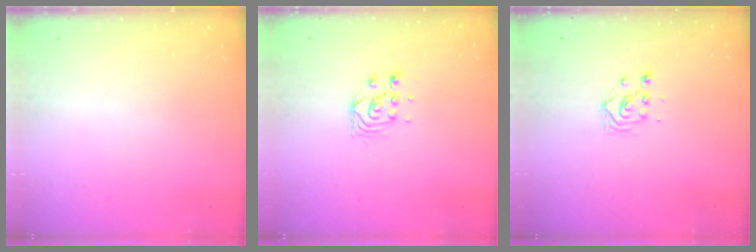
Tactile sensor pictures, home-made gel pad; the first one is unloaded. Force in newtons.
{"total": 3.5, "press": 3.5, "slide": 0.0}
{"total": 2.9, "press": 2.9, "slide": 0.1}